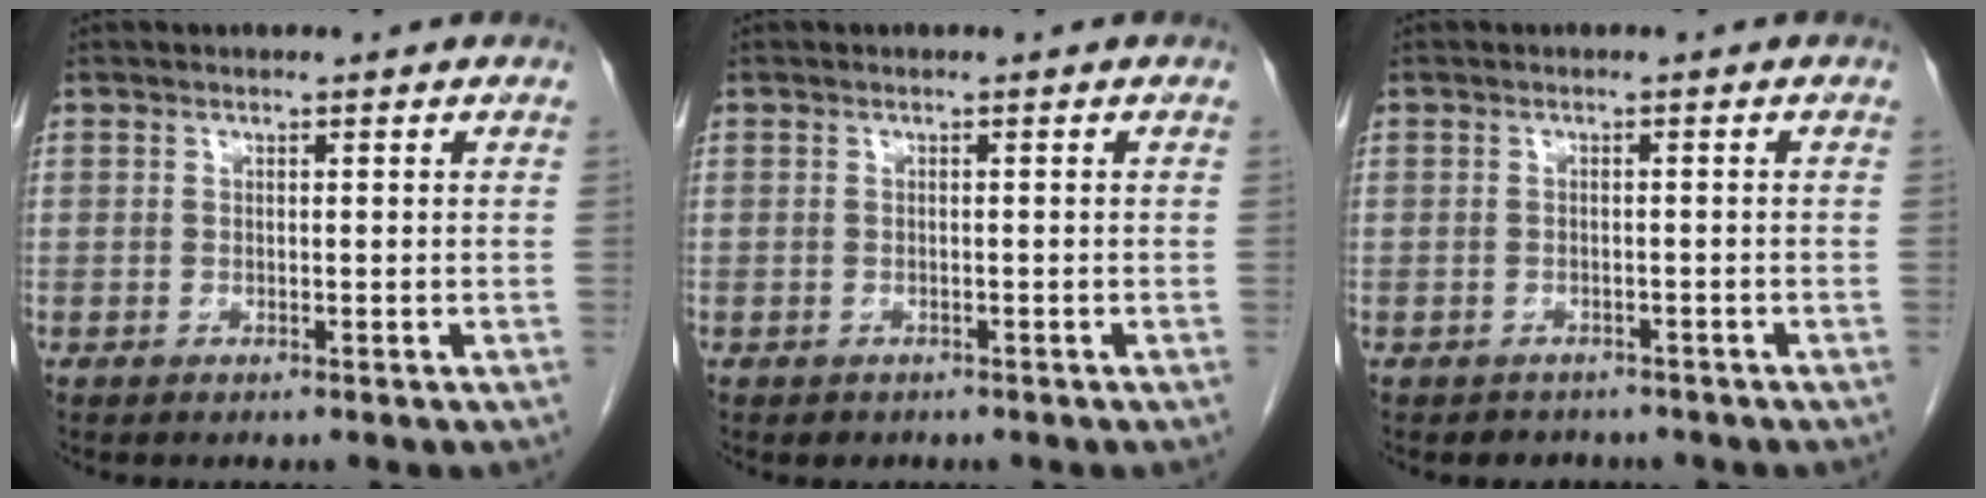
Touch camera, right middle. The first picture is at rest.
{"total": 1.0, "force": [-0.7, 0.7, 0.1], "torque": [-0.008, 0.001, -0.006]}
{"total": 3.1, "force": [-2.6, 1.7, 0.2], "torque": [-0.011, 0.005, -0.034]}